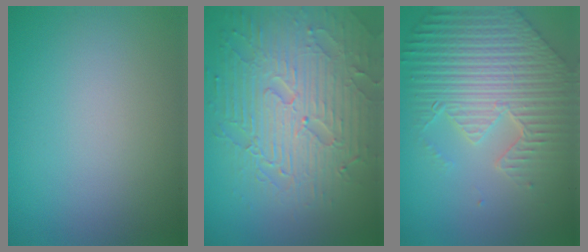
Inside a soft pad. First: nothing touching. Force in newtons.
{"total": 8.4, "press": 6.1, "slide": 5.8}
{"total": 8.5, "press": 6.1, "slide": 5.8}